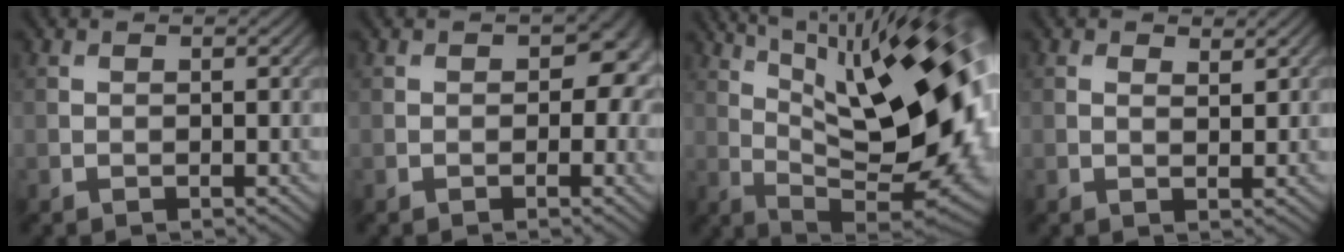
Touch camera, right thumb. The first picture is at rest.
{"total": 4.9, "force": [0.2, 3.5, 3.5], "torque": [-0.035, -0.017, 0.015]}
{"total": 19.2, "force": [5.6, 6.8, 17.0], "torque": [-0.250, 0.010, 0.092]}
{"total": 0.9, "force": [0.8, 0.3, 0.4], "torque": [-0.003, -0.018, 0.020]}